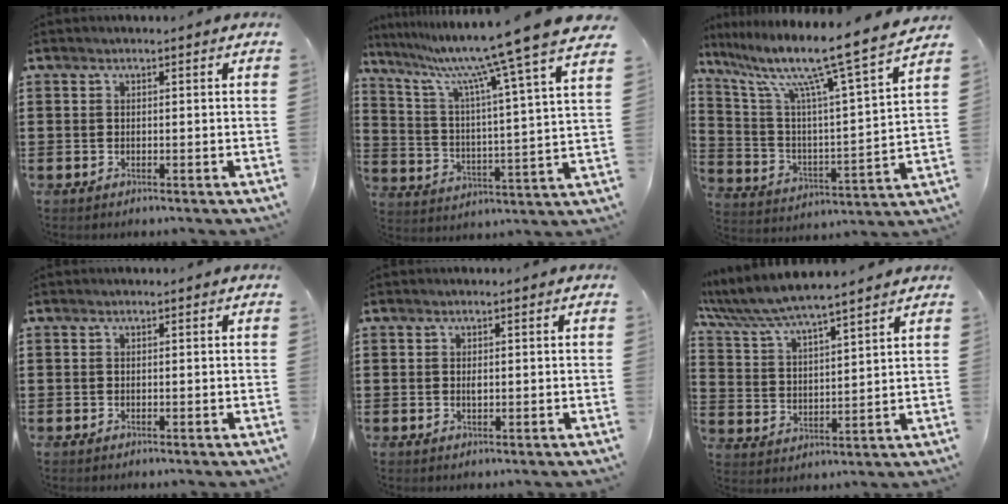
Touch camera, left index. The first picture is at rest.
{"total": 11.4, "force": [9.7, -1.5, 5.7], "torque": [-0.142, -0.072, 0.149]}
{"total": 12.0, "force": [9.4, -0.2, 7.4], "torque": [-0.161, -0.073, 0.141]}
{"total": 0.0}
{"total": 0.5, "force": [0.1, 0.2, 0.5], "torque": [-0.011, -0.002, 0.002]}
{"total": 5.5, "force": [5.2, 0.1, 1.9], "torque": [-0.062, -0.033, 0.086]}